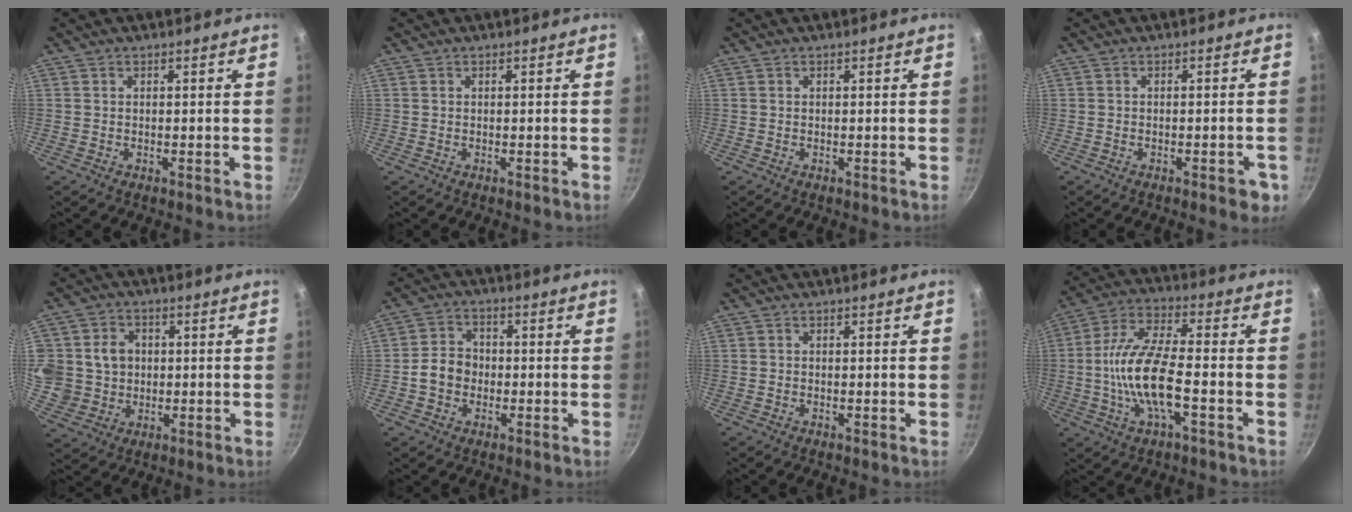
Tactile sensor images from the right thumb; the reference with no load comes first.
{"total": 0.0}
{"total": 0.0}
{"total": 4.0, "force": [-1.8, 1.6, 3.2], "torque": [-0.030, 0.009, -0.018]}
{"total": 12.0, "force": [1.1, 11.0, 4.6], "torque": [-0.079, 0.009, 0.024]}
{"total": 6.1, "force": [-1.2, 5.1, 3.1], "torque": [-0.029, 0.022, -0.029]}
{"total": 0.0}
{"total": 13.0, "force": [-3.0, 4.6, 11.7], "torque": [-0.231, 0.030, -0.070]}